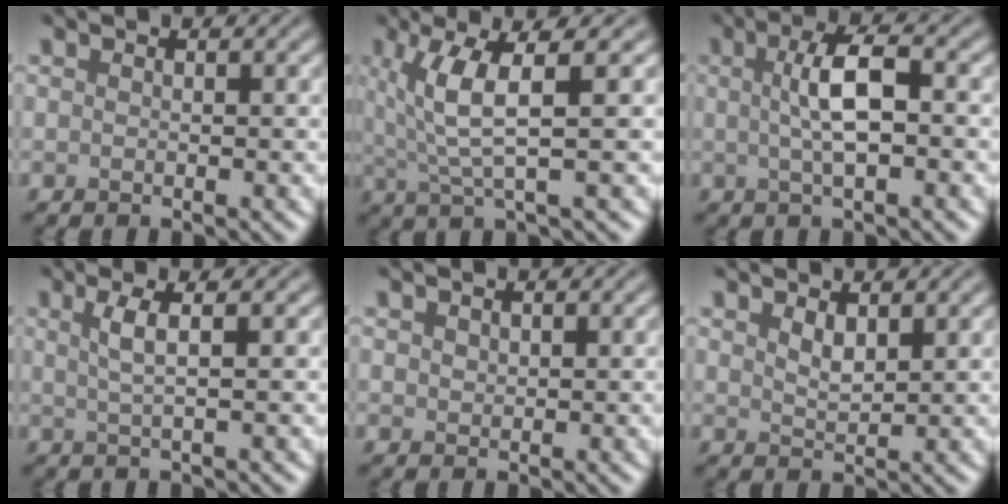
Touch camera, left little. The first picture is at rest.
{"total": 4.9, "force": [1.5, 0.8, 4.6], "torque": [-0.094, 0.004, 0.030]}
{"total": 4.2, "force": [0.3, 1.1, 4.0], "torque": [-0.077, 0.011, 0.004]}
{"total": 2.5, "force": [0.7, 0.6, 2.3], "torque": [-0.039, 0.001, 0.012]}
{"total": 0.7, "force": [0.5, 0.5, 0.2], "torque": [-0.005, -0.001, 0.011]}
{"total": 1.7, "force": [1.1, 0.6, 1.0], "torque": [-0.022, -0.003, 0.025]}